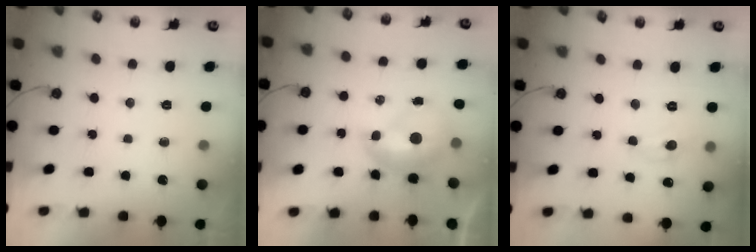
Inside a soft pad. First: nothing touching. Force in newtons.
{"total": 1.5, "press": 1.4, "slide": 0.3}
{"total": 0.0}